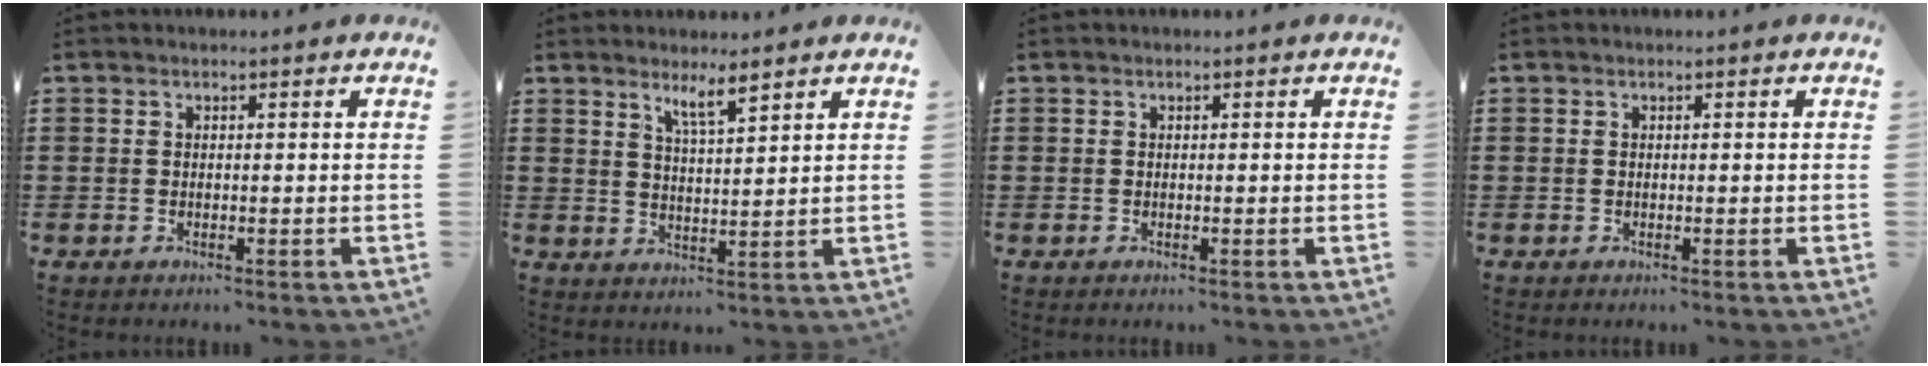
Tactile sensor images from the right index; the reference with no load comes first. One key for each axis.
{"total": 3.7, "fx": 2.9, "fy": 0.2, "fz": 2.3, "tx": -0.043, "ty": 0.000, "tz": 0.049}
{"total": 0.0}
{"total": 0.0}